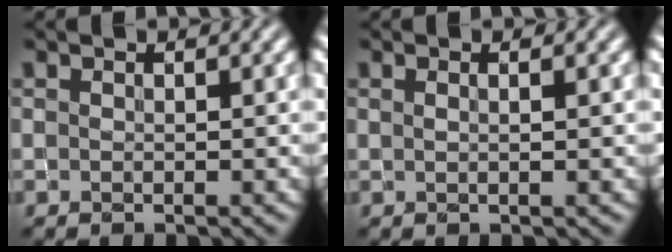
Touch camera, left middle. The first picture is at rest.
{"total": 1.7, "force": [0.5, 0.6, 1.4], "torque": [-0.011, -0.007, -0.006]}